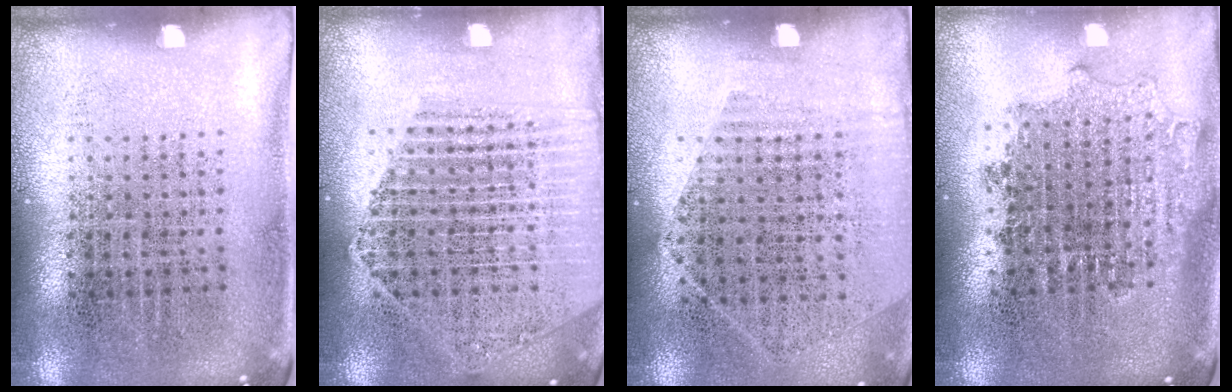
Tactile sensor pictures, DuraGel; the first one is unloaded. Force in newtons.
{"total": 1.8, "press": 1.7, "slide": 0.6}
{"total": 1.2, "press": 1.0, "slide": 0.6}
{"total": 1.7, "press": 1.3, "slide": 1.0}